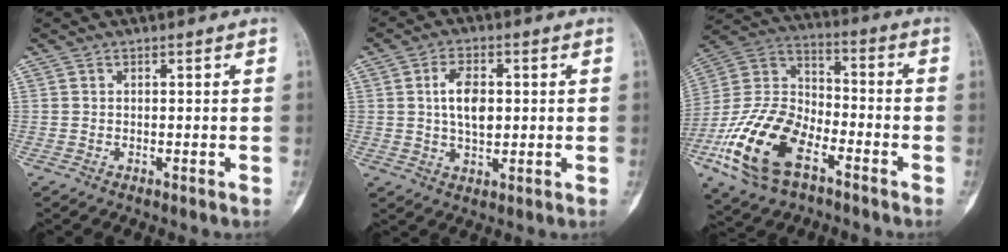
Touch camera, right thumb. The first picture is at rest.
{"total": 7.0, "force": [1.0, 3.9, 5.7], "torque": [-0.095, -0.002, 0.016]}
{"total": 20.0, "force": [-9.3, 10.9, 14.0], "torque": [-0.280, 0.048, -0.177]}